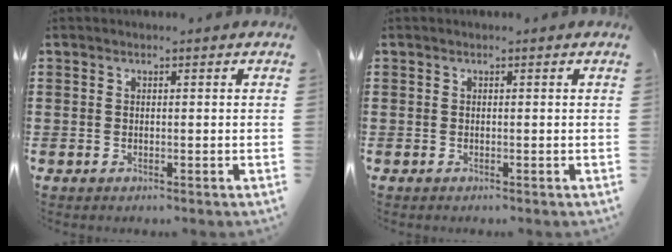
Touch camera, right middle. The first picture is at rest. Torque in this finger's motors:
{"motor_torque": [0.12, -0.07, 0.00, -0.01]}